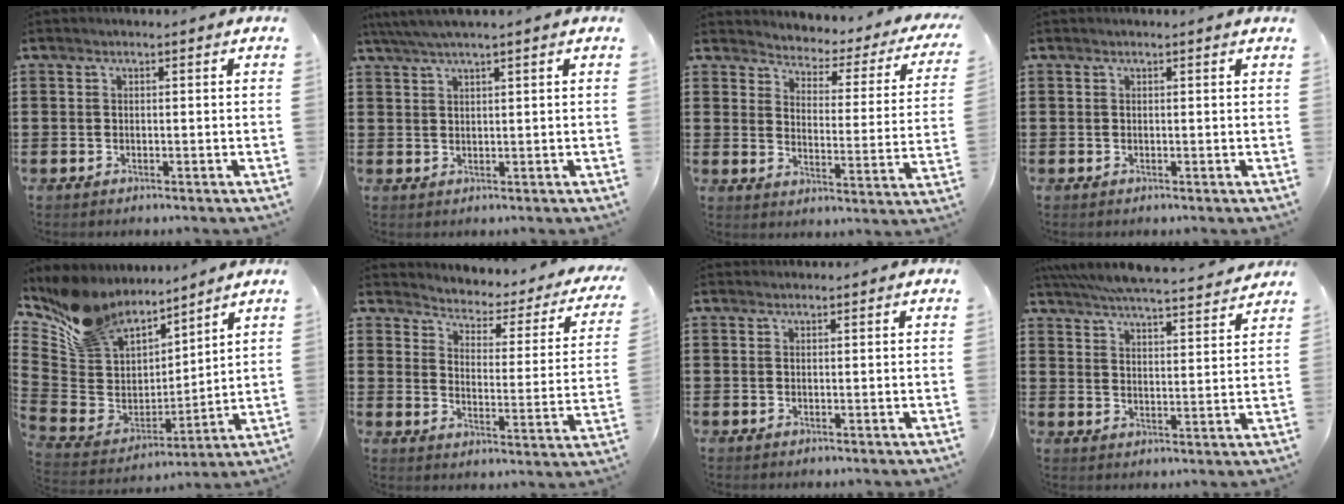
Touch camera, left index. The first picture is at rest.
{"total": 2.6, "force": [2.0, -0.1, 1.7], "torque": [-0.036, 0.002, 0.038]}
{"total": 2.4, "force": [2.3, 0.7, 0.0], "torque": [-0.022, -0.027, 0.029]}
{"total": 0.0}
{"total": 10.0, "force": [8.6, 4.9, 1.3], "torque": [-0.086, -0.058, 0.166]}
{"total": 1.8, "force": [1.6, 0.8, 0.3], "torque": [-0.025, -0.024, 0.015]}
{"total": 0.7, "force": [0.7, 0.1, 0.0], "torque": [-0.003, -0.001, 0.014]}
{"total": 6.0, "force": [5.9, -0.2, 1.4], "torque": [-0.054, -0.042, 0.101]}